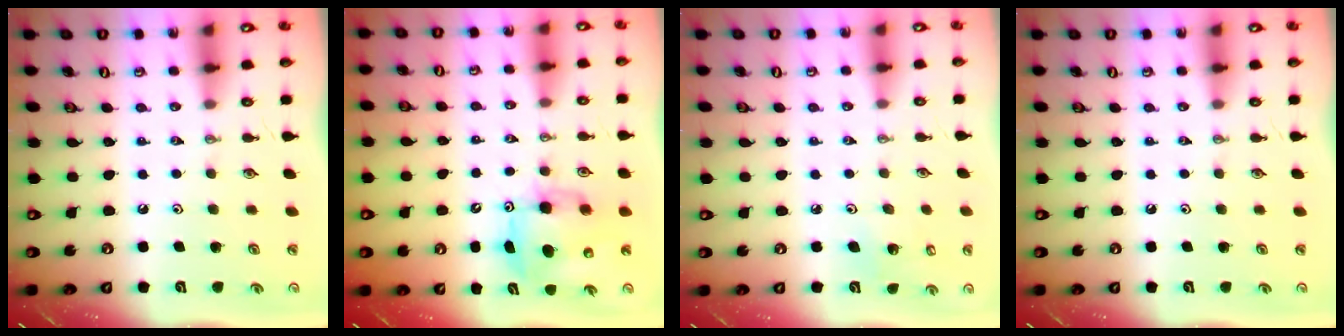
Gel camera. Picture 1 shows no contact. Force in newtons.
{"total": 7.8, "press": 7.7, "slide": 1.5}
{"total": 4.8, "press": 4.7, "slide": 1.0}
{"total": 0.0}